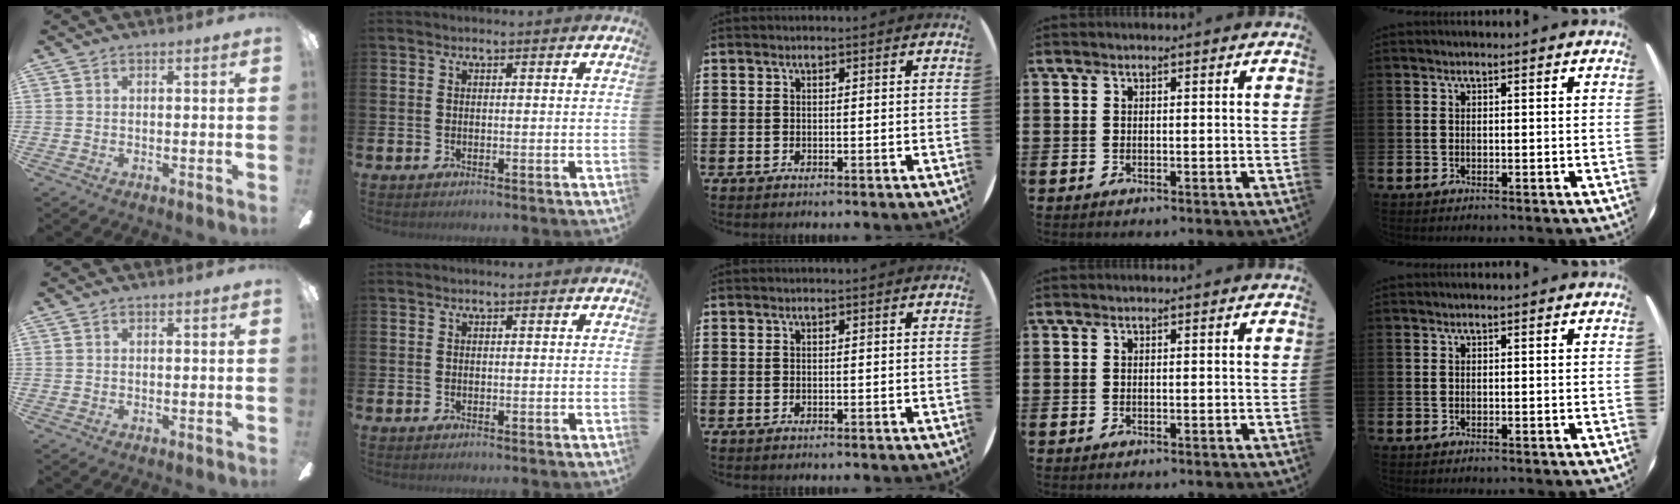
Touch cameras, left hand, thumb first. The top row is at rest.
{}